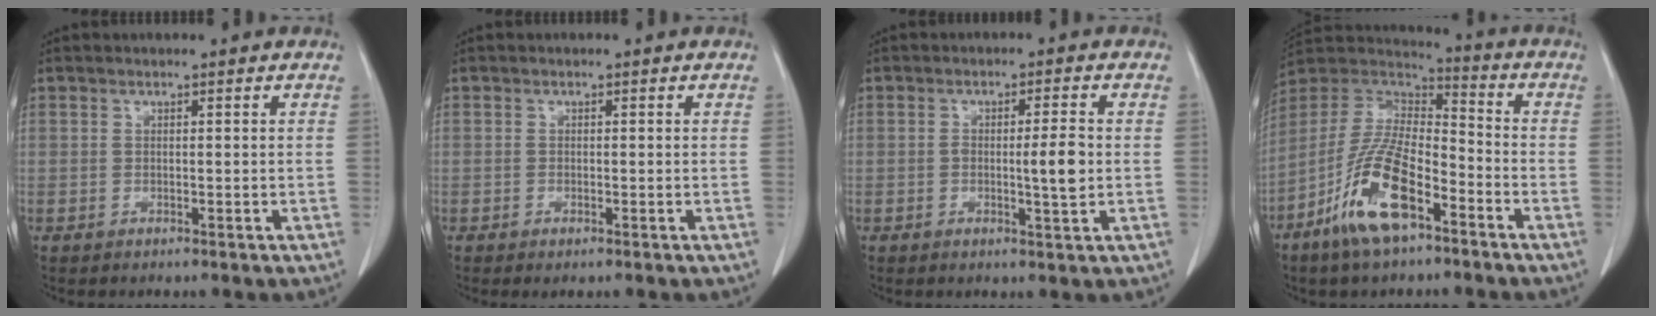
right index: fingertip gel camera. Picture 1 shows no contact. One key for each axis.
{"total": 0.8, "fx": -0.5, "fy": 0.2, "fz": 0.6, "tx": -0.009, "ty": -0.002, "tz": -0.006}
{"total": 4.3, "fx": -0.3, "fy": 0.5, "fz": 4.3, "tx": -0.066, "ty": -0.001, "tz": -0.004}
{"total": 14.6, "fx": -7.5, "fy": 4.8, "fz": 11.6, "tx": -0.237, "ty": 0.000, "tz": -0.140}